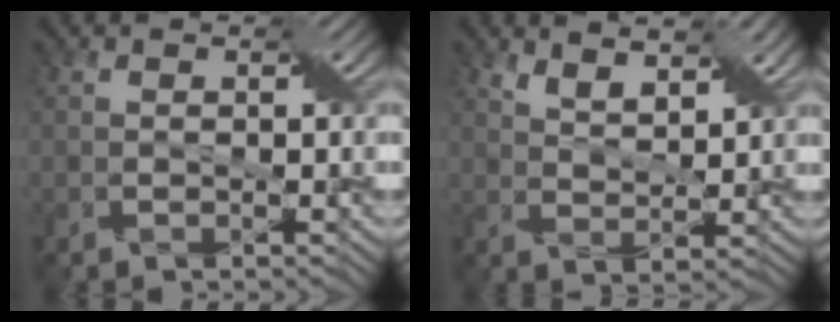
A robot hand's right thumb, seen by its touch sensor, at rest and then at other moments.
{"total": 4.7, "force": [3.3, 1.7, 2.9], "torque": [-0.063, -0.003, 0.067]}